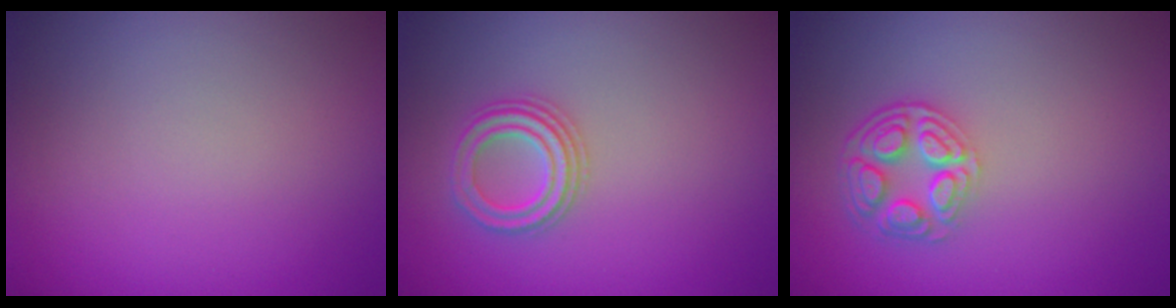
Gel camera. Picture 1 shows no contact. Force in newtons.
{"total": 2.5, "press": 2.4, "slide": 0.4}
{"total": 4.5, "press": 3.3, "slide": 3.0}